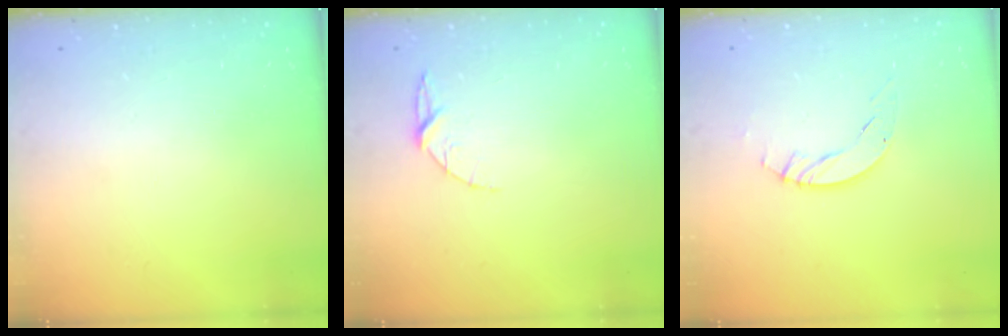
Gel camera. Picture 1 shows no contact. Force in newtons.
{"total": 5.1, "press": 5.1, "slide": 0.4}
{"total": 4.9, "press": 4.9, "slide": 0.5}